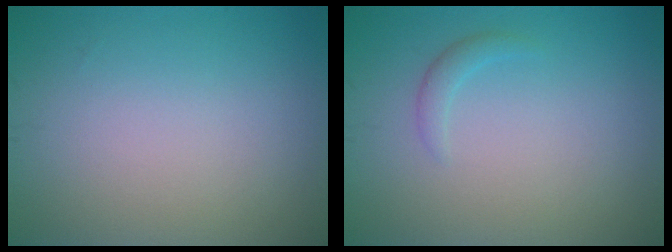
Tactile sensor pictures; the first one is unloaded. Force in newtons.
{"total": 1.0, "press": 1.0, "slide": 0.0}